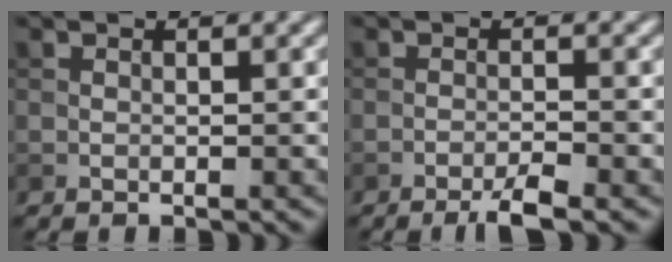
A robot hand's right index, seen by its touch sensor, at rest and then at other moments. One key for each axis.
{"total": 2.9, "fx": -1.9, "fy": 0.4, "fz": 2.1, "tx": -0.036, "ty": 0.003, "tz": -0.041}